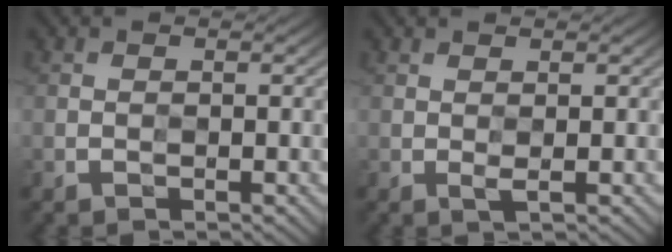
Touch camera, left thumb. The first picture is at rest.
{"total": 0.8, "force": [0.7, -0.4, -0.1], "torque": [-0.008, -0.004, 0.012]}